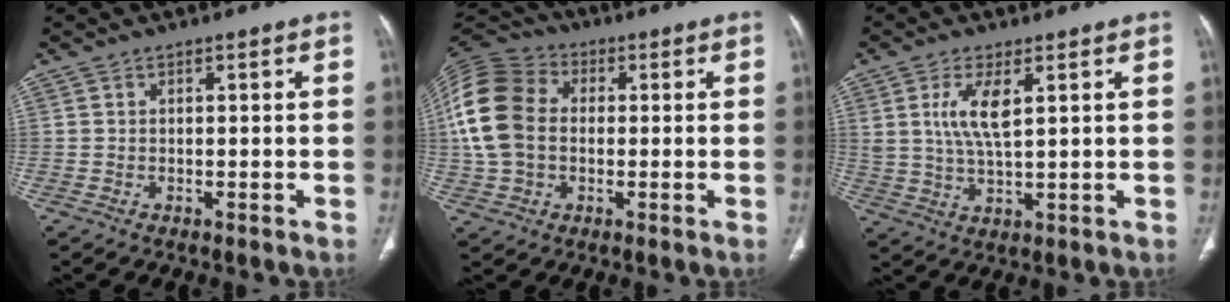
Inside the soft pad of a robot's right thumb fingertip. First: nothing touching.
{"total": 15.7, "force": [0.7, 11.8, 10.4], "torque": [-0.213, 0.028, 0.006]}
{"total": 7.2, "force": [2.4, 2.6, 6.2], "torque": [-0.130, -0.012, 0.055]}